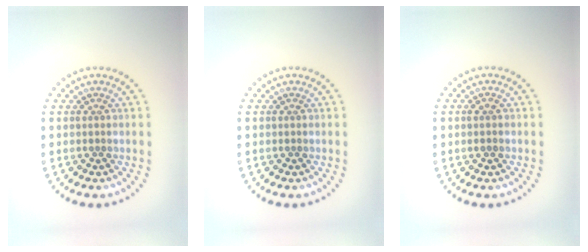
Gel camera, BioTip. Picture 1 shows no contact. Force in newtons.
{"total": 0.0}
{"total": 0.9, "press": 0.8, "slide": 0.2}